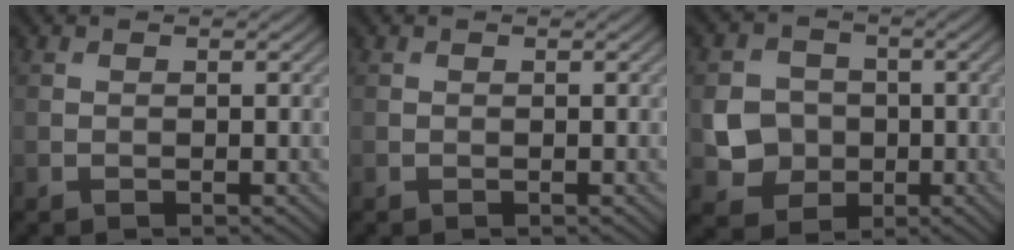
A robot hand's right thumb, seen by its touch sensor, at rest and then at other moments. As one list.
[{"total": 0.0}, {"total": 5.9, "force": [-0.8, 5.4, 2.3], "torque": [-0.053, -0.004, -0.025]}]